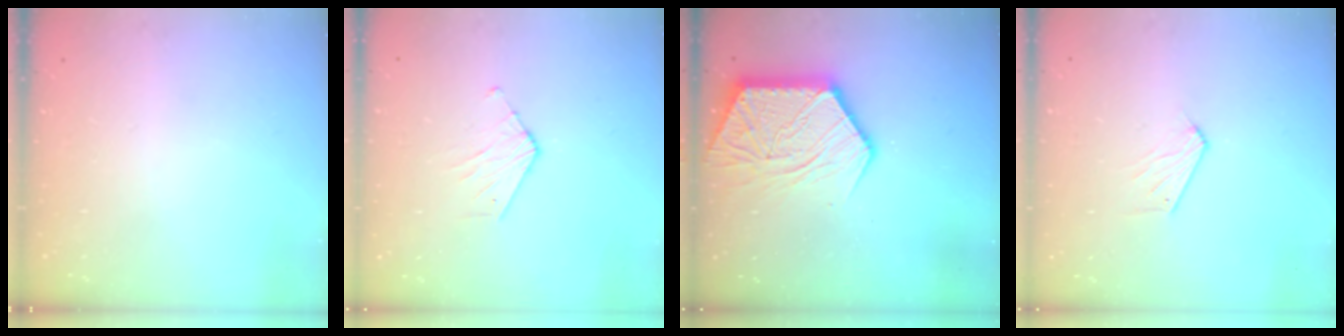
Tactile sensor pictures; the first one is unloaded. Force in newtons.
{"total": 5.1, "press": 5.0, "slide": 0.5}
{"total": 16.7, "press": 16.7, "slide": 1.3}
{"total": 4.5, "press": 4.5, "slide": 0.2}